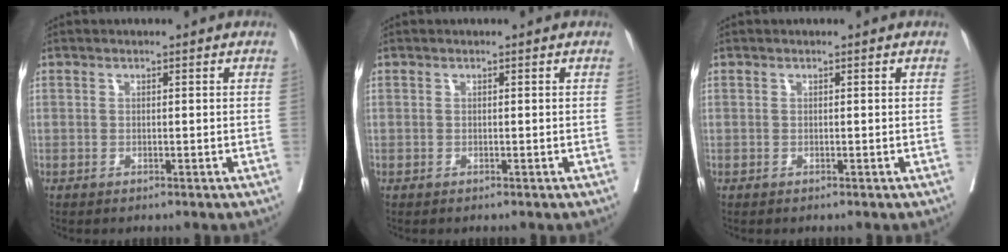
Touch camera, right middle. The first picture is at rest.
{"total": 0.0}
{"total": 0.0}